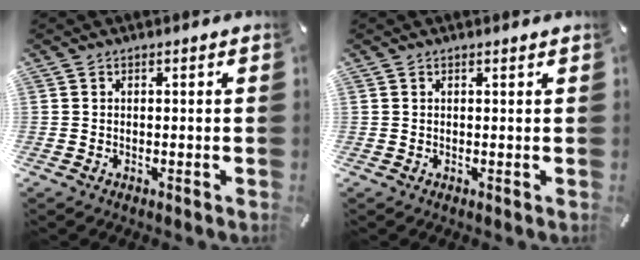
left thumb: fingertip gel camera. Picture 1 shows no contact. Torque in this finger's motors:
{"motor_torque": [-0.16, -0.23, -0.03, 0.03, -0.01]}